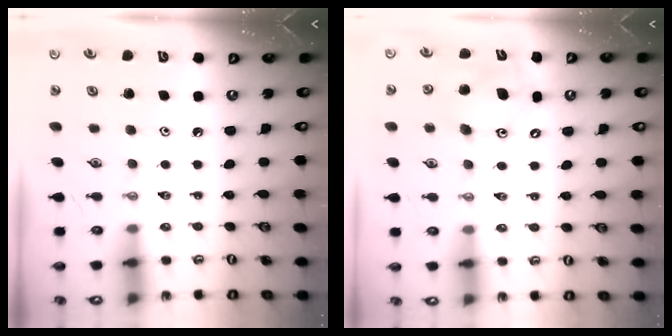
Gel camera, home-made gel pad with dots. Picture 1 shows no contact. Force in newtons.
{"total": 12.0, "press": 11.7, "slide": 2.8}